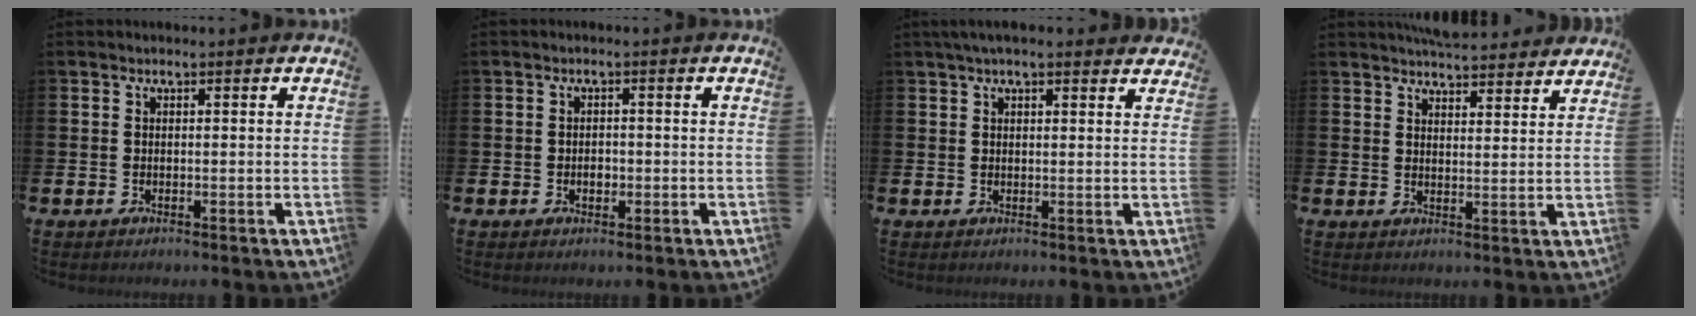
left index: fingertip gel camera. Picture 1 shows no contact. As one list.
[{"total": 1.4, "force": [-0.3, 1.1, 0.9], "torque": [-0.008, 0.002, -0.009]}, {"total": 2.9, "force": [2.6, 0.4, 1.3], "torque": [-0.030, -0.001, 0.046]}, {"total": 5.4, "force": [5.3, 0.5, 0.6], "torque": [-0.014, -0.028, 0.097]}]